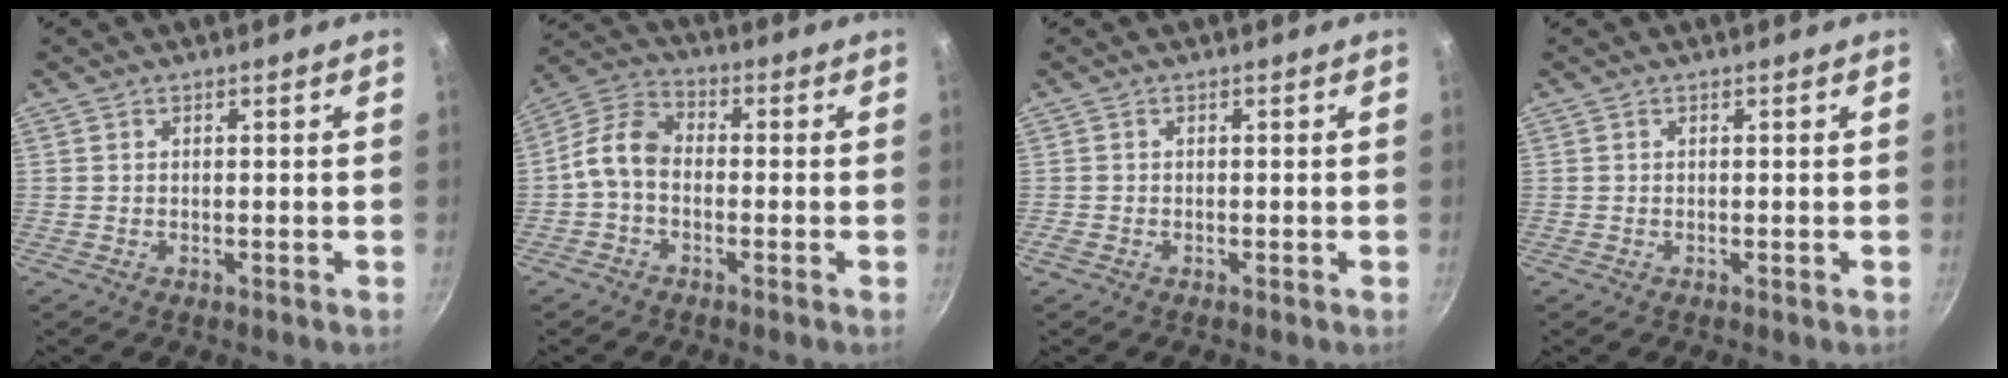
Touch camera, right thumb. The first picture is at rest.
{"total": 7.3, "force": [-1.7, 5.0, 5.1], "torque": [-0.095, 0.036, -0.051]}
{"total": 0.6, "force": [-0.4, 0.4, 0.3], "torque": [-0.007, 0.002, -0.007]}
{"total": 0.0}